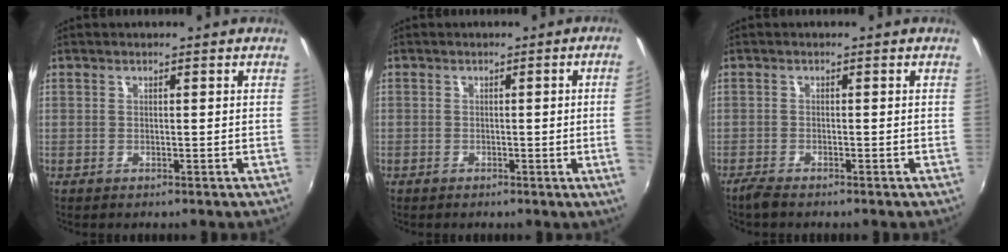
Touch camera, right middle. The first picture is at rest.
{"total": 3.7, "force": [-0.1, -1.7, 3.2], "torque": [-0.054, -0.010, 0.006]}
{"total": 2.1, "force": [-1.9, 0.1, 0.9], "torque": [-0.027, -0.006, -0.038]}